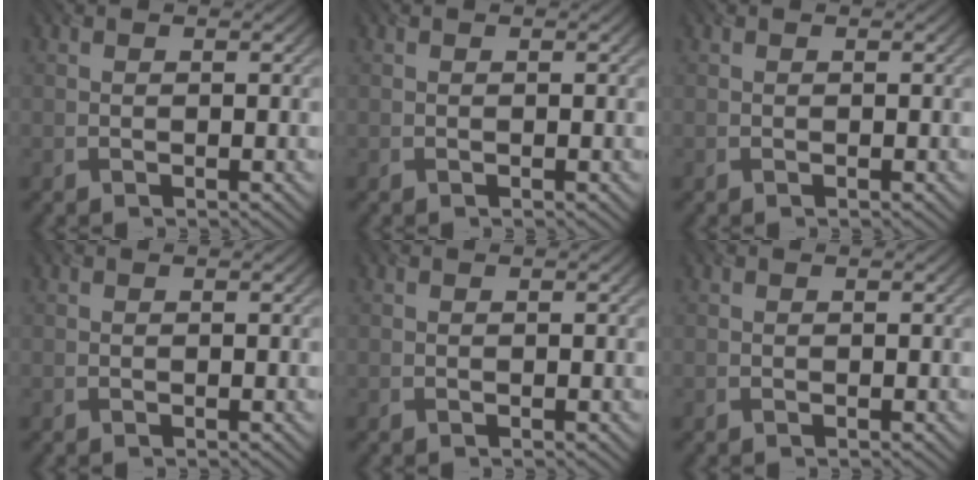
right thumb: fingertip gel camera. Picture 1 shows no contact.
{"total": 0.0}
{"total": 0.0}
{"total": 0.0}
{"total": 0.0}
{"total": 0.0}